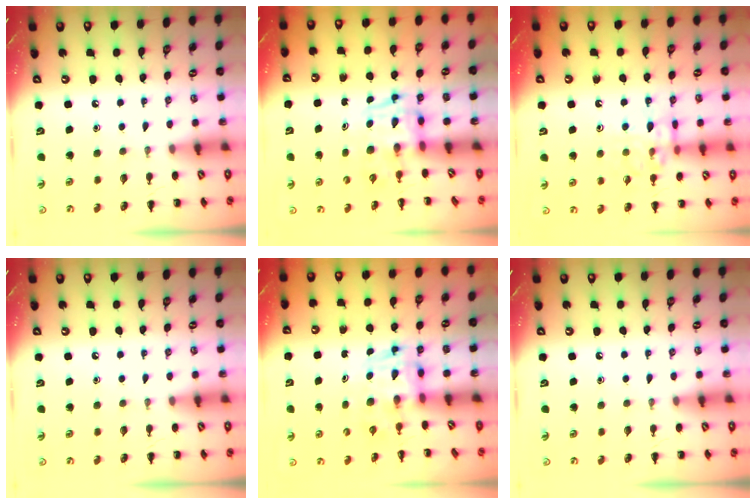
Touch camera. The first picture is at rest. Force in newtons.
{"total": 3.2, "press": 3.2, "slide": 0.5}
{"total": 11.2, "press": 11.1, "slide": 1.4}
{"total": 0.0}
{"total": 3.6, "press": 3.6, "slide": 0.5}
{"total": 0.0}